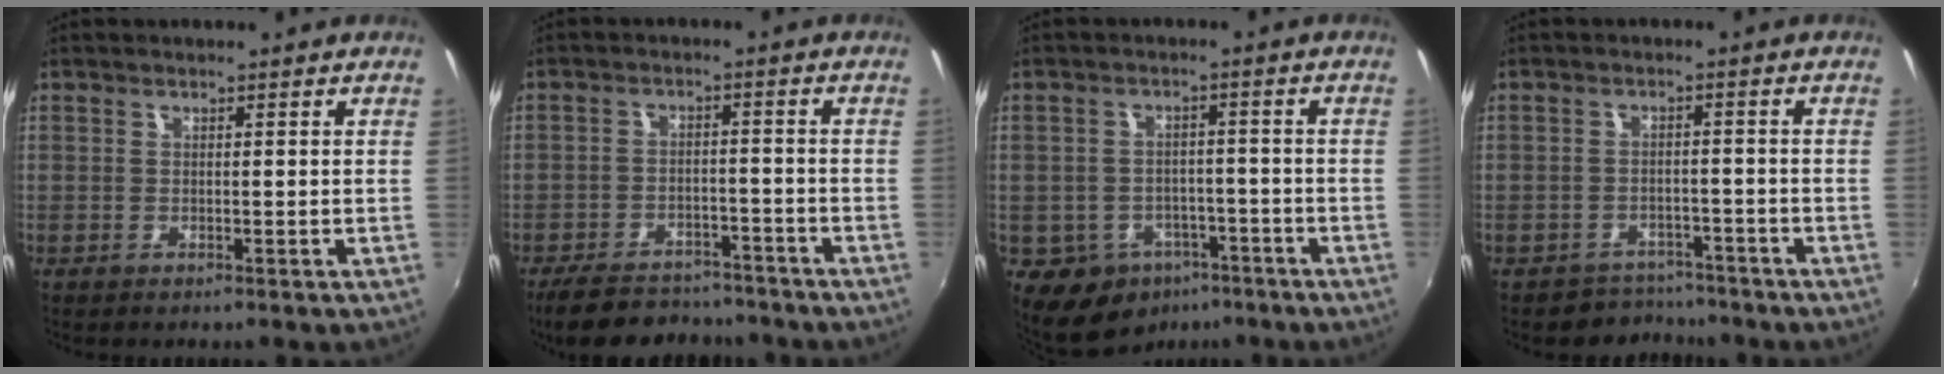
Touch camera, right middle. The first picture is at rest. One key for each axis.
{"total": 14.1, "fx": -11.8, "fy": 5.4, "fz": 5.4, "tx": -0.126, "ty": 0.000, "tz": -0.167}
{"total": 9.7, "fx": -5.6, "fy": 7.4, "fz": 2.9, "tx": -0.075, "ty": 0.012, "tz": -0.063}
{"total": 5.3, "fx": -4.6, "fy": 2.8, "fz": -0.3, "tx": -0.003, "ty": 0.014, "tz": -0.070}